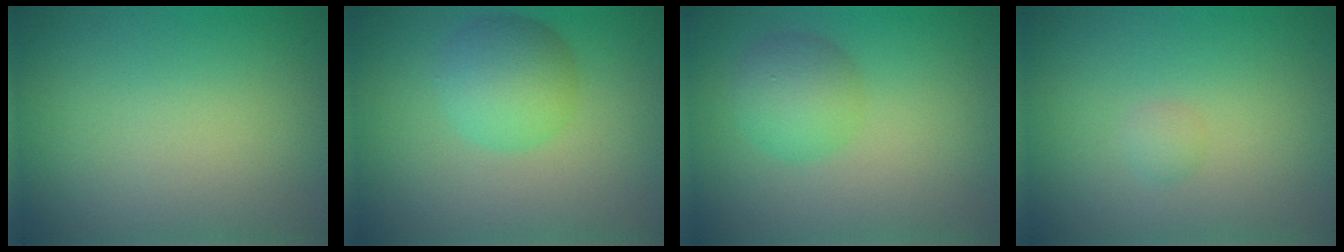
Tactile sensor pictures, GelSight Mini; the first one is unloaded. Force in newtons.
{"total": 4.0, "press": 4.0, "slide": 0.0}
{"total": 3.0, "press": 3.0, "slide": 0.1}
{"total": 0.7, "press": 0.7, "slide": 0.0}